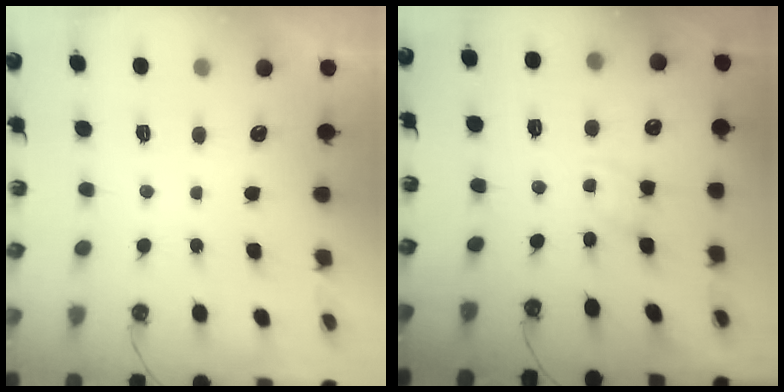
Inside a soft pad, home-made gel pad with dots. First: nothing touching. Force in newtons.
{"total": 2.1, "press": 2.1, "slide": 0.3}